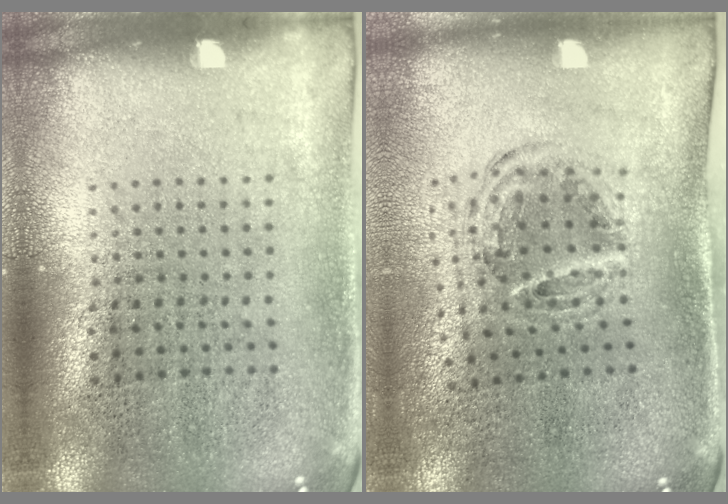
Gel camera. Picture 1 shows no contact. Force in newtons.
{"total": 0.9, "press": 0.9, "slide": 0.2}